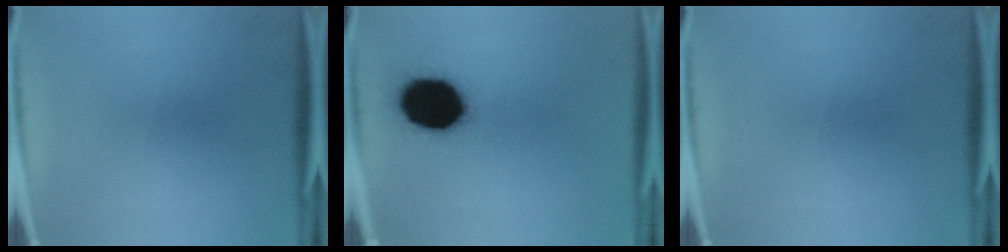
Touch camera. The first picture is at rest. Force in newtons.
{"total": 19.8}
{"total": 0.0}